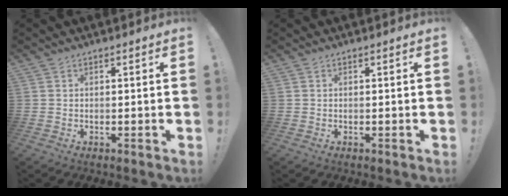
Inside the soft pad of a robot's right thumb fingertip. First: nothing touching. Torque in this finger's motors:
{"motor_torque": [0.00, 0.00, -0.02, -0.01, 0.05]}